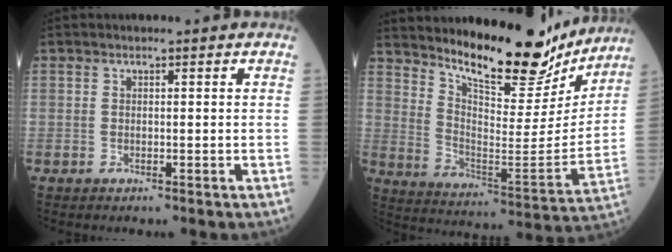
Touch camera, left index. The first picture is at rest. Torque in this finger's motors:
{"motor_torque": [0.60, -0.37, 0.66, 0.14]}